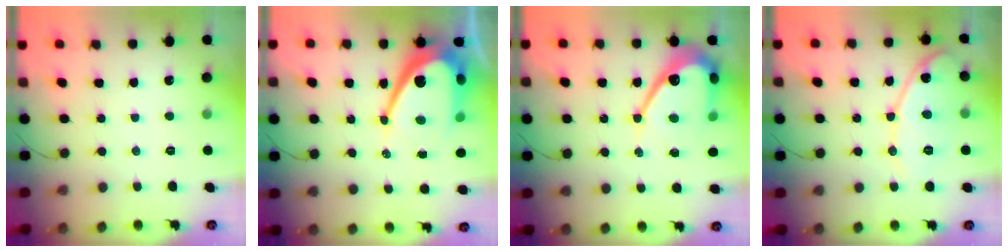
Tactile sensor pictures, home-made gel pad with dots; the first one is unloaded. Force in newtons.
{"total": 17.2, "press": 17.2, "slide": 1.5}
{"total": 11.5, "press": 11.5, "slide": 1.1}
{"total": 11.5, "press": 11.5, "slide": 0.6}